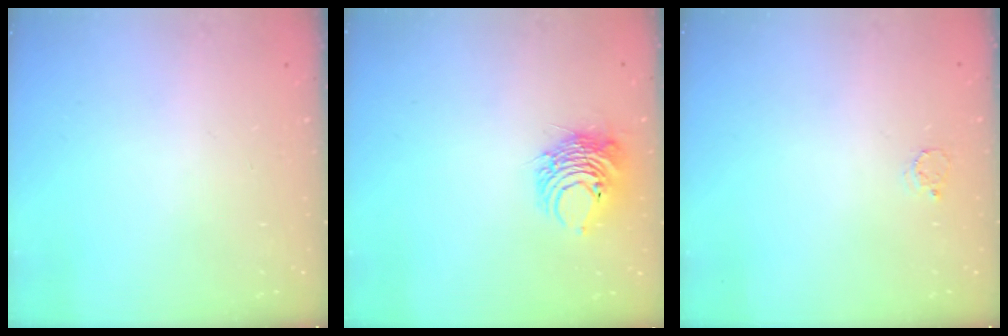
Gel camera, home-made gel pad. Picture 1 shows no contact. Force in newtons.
{"total": 9.2, "press": 9.2, "slide": 0.6}
{"total": 2.4, "press": 2.4, "slide": 0.3}